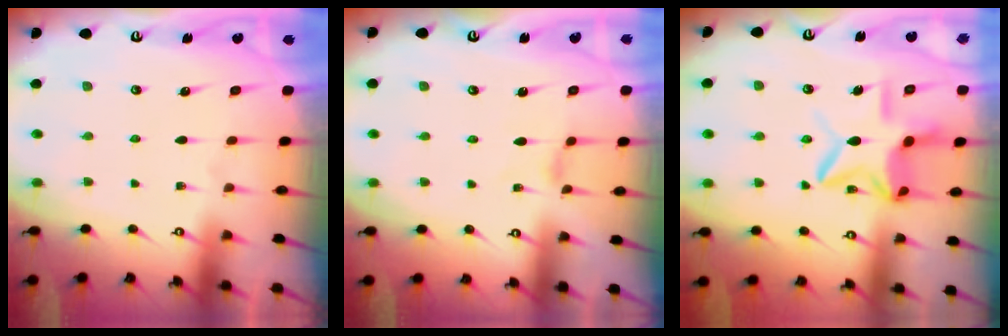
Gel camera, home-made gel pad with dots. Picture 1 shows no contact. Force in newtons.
{"total": 0.9, "press": 0.9, "slide": 0.2}
{"total": 11.3, "press": 11.3, "slide": 0.7}